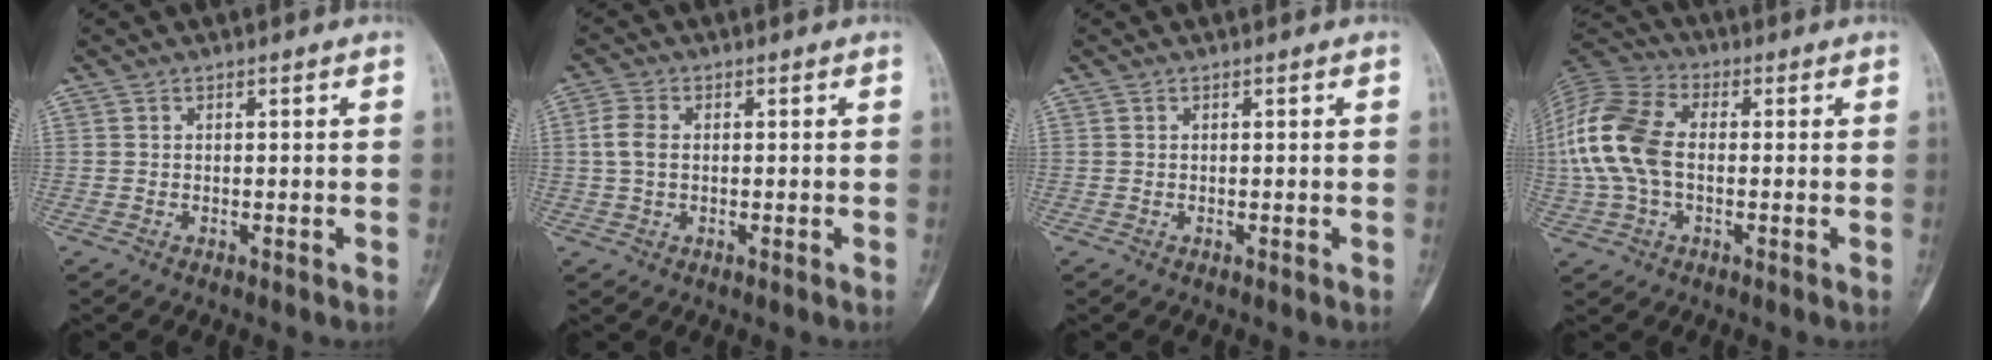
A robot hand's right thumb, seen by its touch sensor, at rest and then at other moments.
{"total": 4.1, "force": [0.3, 2.6, 3.1], "torque": [-0.068, 0.009, 0.001]}
{"total": 0.0}
{"total": 15.2, "force": [-0.1, 9.6, 11.9], "torque": [-0.266, 0.029, -0.008]}